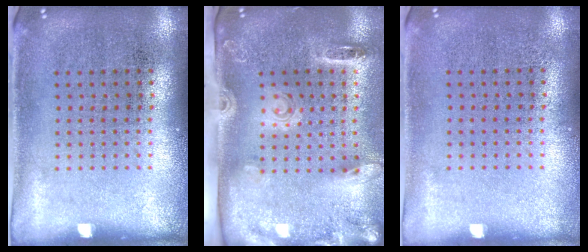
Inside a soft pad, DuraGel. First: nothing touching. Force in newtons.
{"total": 2.7, "press": 1.9, "slide": 2.0}
{"total": 0.0}